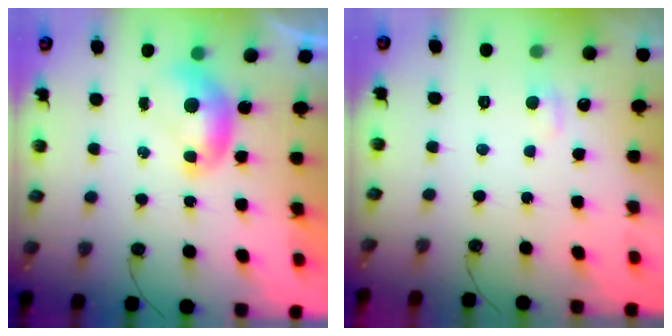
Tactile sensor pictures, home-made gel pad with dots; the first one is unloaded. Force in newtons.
{"total": 1.3, "press": 1.2, "slide": 0.6}